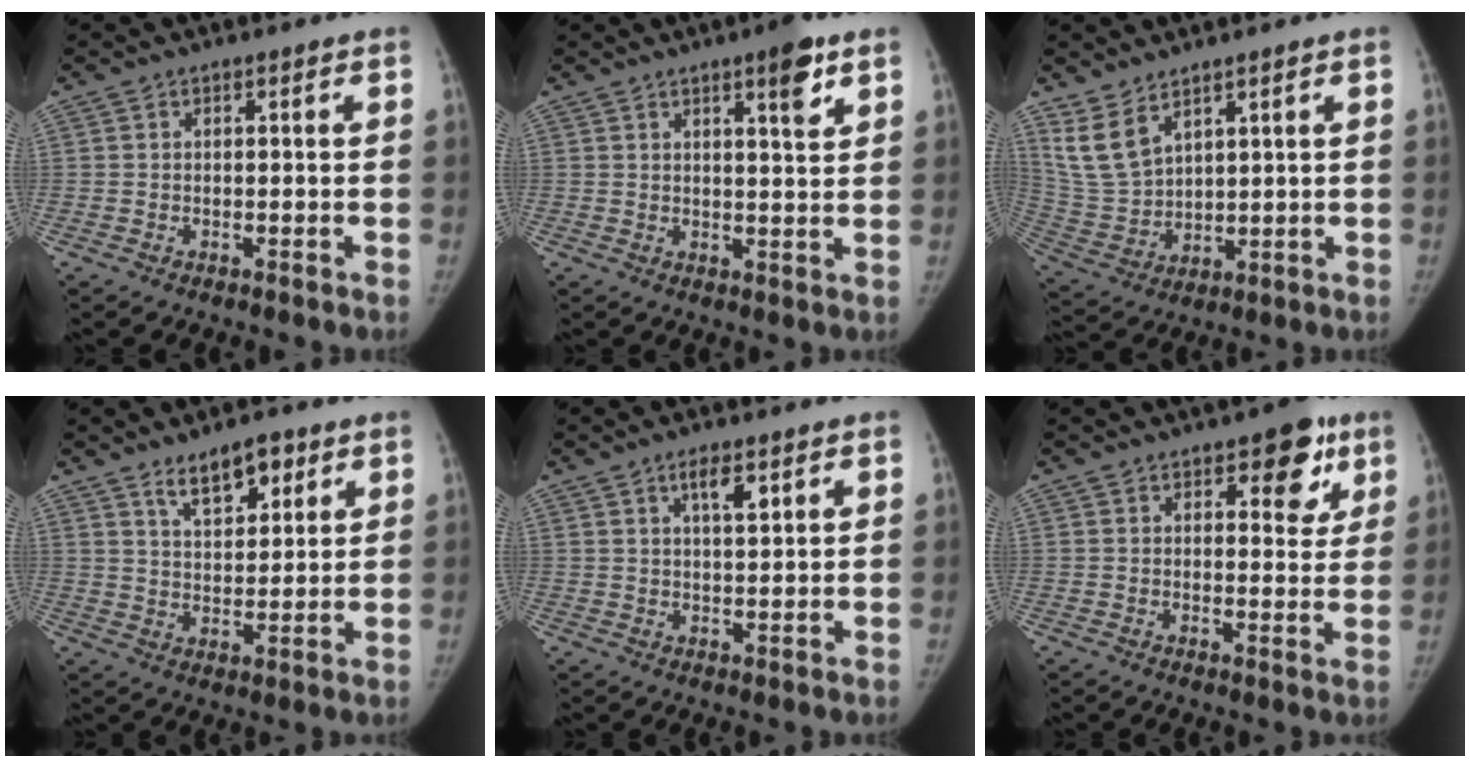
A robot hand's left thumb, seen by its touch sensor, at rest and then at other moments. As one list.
[{"total": 5.7, "force": [3.4, 1.1, 4.5], "torque": [-0.056, -0.019, 0.046]}, {"total": 8.1, "force": [5.6, 4.0, 4.3], "torque": [-0.079, -0.028, 0.137]}, {"total": 7.8, "force": [5.1, 3.6, 4.7], "torque": [-0.048, -0.035, 0.086]}, {"total": 4.1, "force": [2.3, 1.3, 3.1], "torque": [-0.045, -0.014, 0.040]}, {"total": 8.5, "force": [4.4, 4.3, 5.8], "torque": [-0.033, -0.016, 0.051]}]